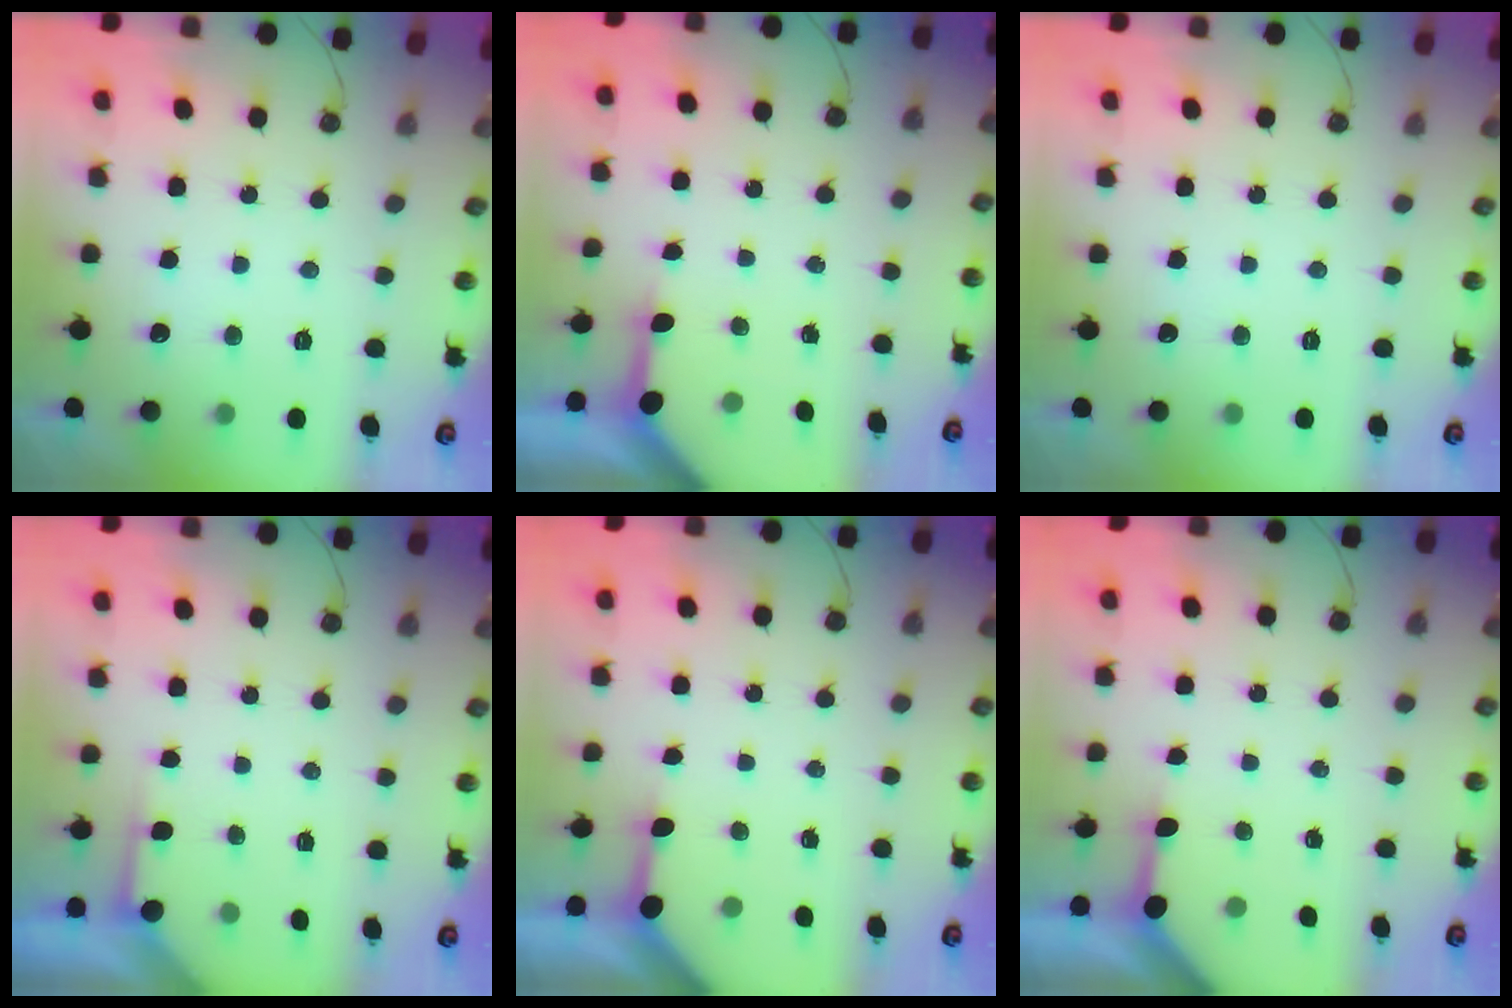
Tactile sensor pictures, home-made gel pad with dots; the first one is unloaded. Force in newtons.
{"total": 3.3, "press": 3.3, "slide": 0.4}
{"total": 0.0}
{"total": 1.6, "press": 1.6, "slide": 0.3}
{"total": 3.2, "press": 3.2, "slide": 0.3}
{"total": 3.2, "press": 3.2, "slide": 0.3}